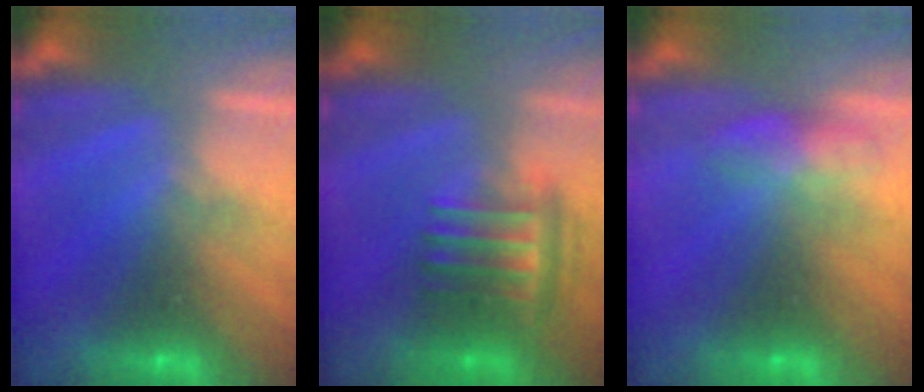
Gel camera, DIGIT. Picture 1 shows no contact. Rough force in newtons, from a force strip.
{"total": 3.7}
{"total": 2.8}